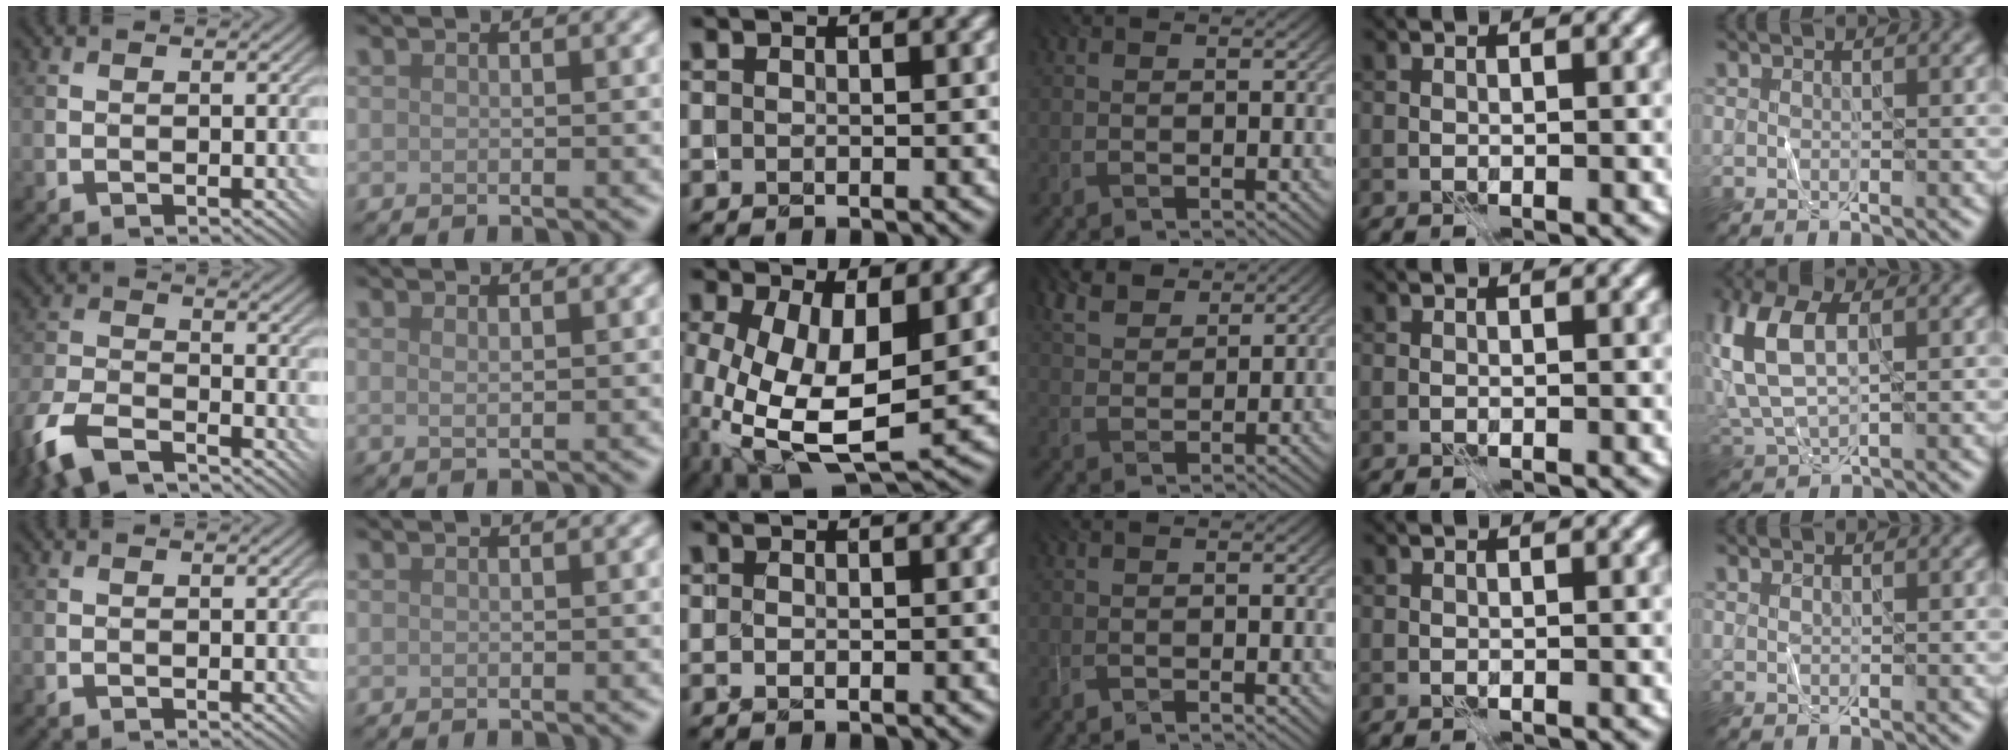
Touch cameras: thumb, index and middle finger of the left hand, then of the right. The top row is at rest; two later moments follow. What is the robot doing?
{"motion": "fold", "object": "shorts"}